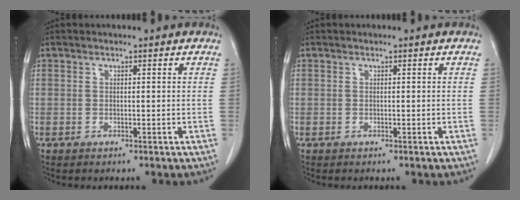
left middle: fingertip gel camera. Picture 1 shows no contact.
{"total": 0.0}